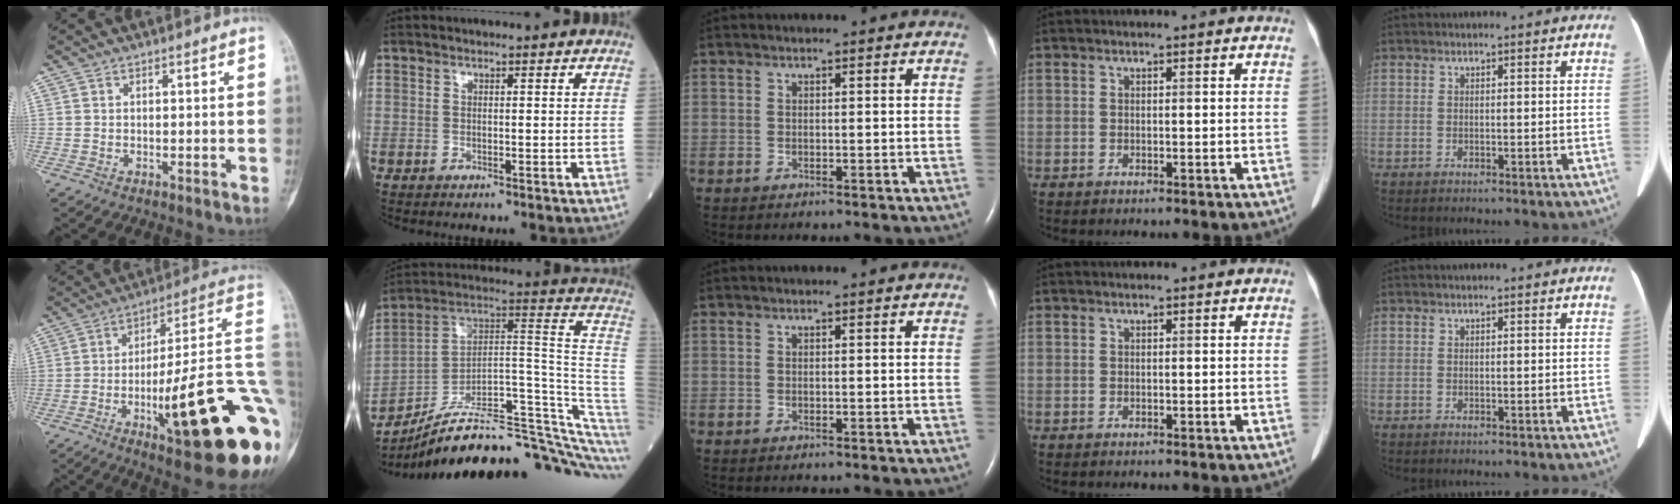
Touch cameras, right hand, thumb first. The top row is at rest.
{"thumb": {"total": 27.8, "force": [-7.0, 5.3, 26.3], "torque": [-0.313, 0.014, -0.095]}, "index": {"total": 24.5, "force": [-17.7, 3.1, 16.6], "torque": [-0.162, 0.065, -0.270]}}